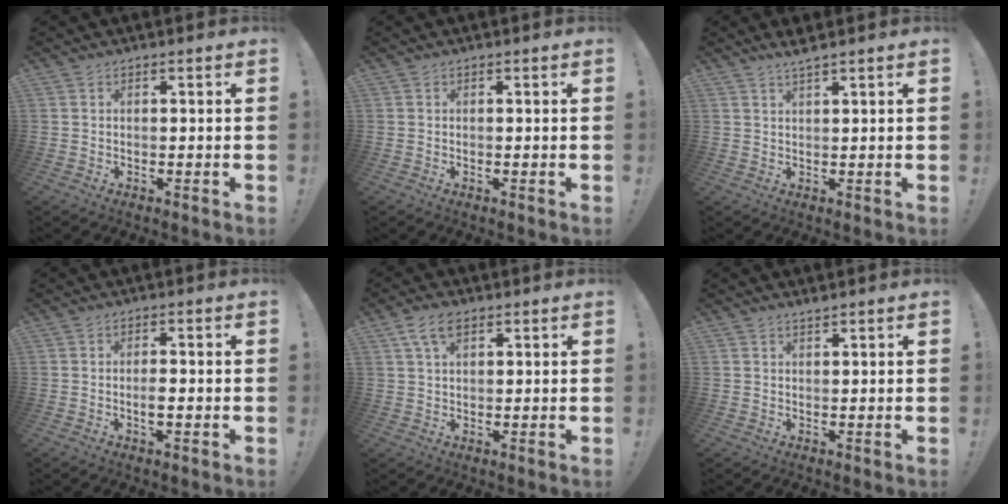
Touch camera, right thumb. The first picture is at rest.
{"total": 0.0}
{"total": 3.1, "force": [2.6, -0.4, 1.6], "torque": [-0.028, -0.012, 0.043]}
{"total": 2.8, "force": [-0.8, 0.9, 2.5], "torque": [-0.035, 0.001, -0.015]}
{"total": 6.1, "force": [3.2, 3.2, 4.2], "torque": [-0.070, -0.005, 0.059]}
{"total": 1.1, "force": [1.1, -0.2, 0.2], "torque": [0.001, -0.003, 0.019]}